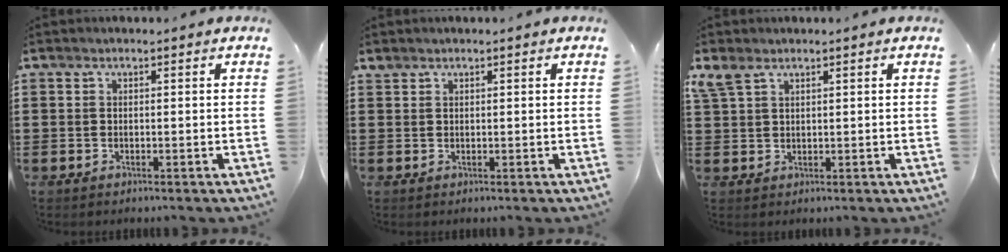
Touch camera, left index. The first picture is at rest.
{"total": 0.8, "force": [0.7, 0.3, 0.2], "torque": [-0.005, 0.002, 0.014]}
{"total": 2.8, "force": [1.9, 1.3, 1.5], "torque": [-0.037, 0.003, 0.037]}